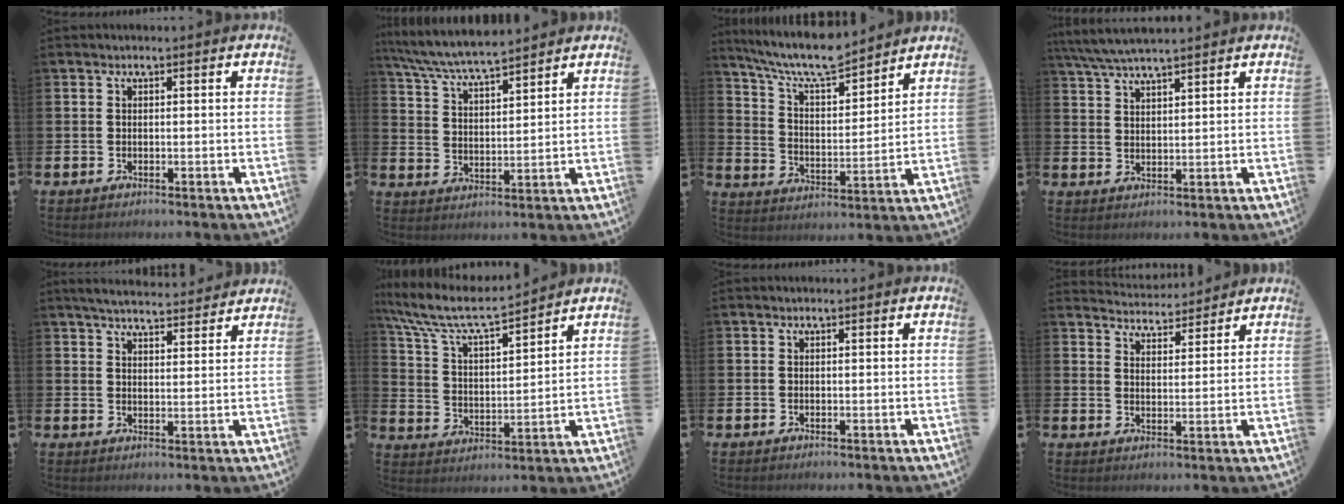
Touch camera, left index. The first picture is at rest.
{"total": 6.7, "force": [6.5, 0.6, 1.8], "torque": [-0.060, -0.032, 0.116]}
{"total": 8.5, "force": [7.8, 1.4, 2.9], "torque": [-0.089, -0.046, 0.139]}
{"total": 5.1, "force": [4.8, 0.4, 1.8], "torque": [-0.053, -0.013, 0.088]}
{"total": 4.8, "force": [4.7, 0.4, 0.9], "torque": [-0.032, -0.027, 0.083]}
{"total": 7.8, "force": [7.2, 0.7, 3.0], "torque": [-0.096, -0.050, 0.122]}
{"total": 0.0}
{"total": 4.3, "force": [4.3, 0.5, -0.3], "torque": [-0.004, -0.030, 0.076]}